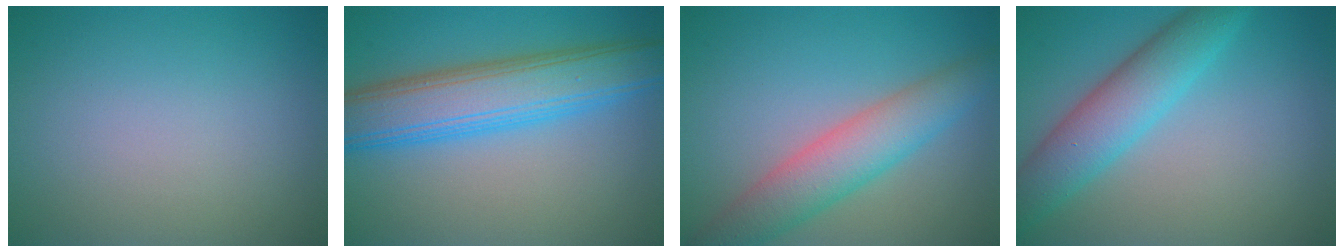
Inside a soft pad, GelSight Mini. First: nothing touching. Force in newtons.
{"total": 8.0, "press": 8.0, "slide": 0.0}
{"total": 5.4, "press": 5.4, "slide": 0.2}
{"total": 5.6, "press": 5.5, "slide": 0.3}